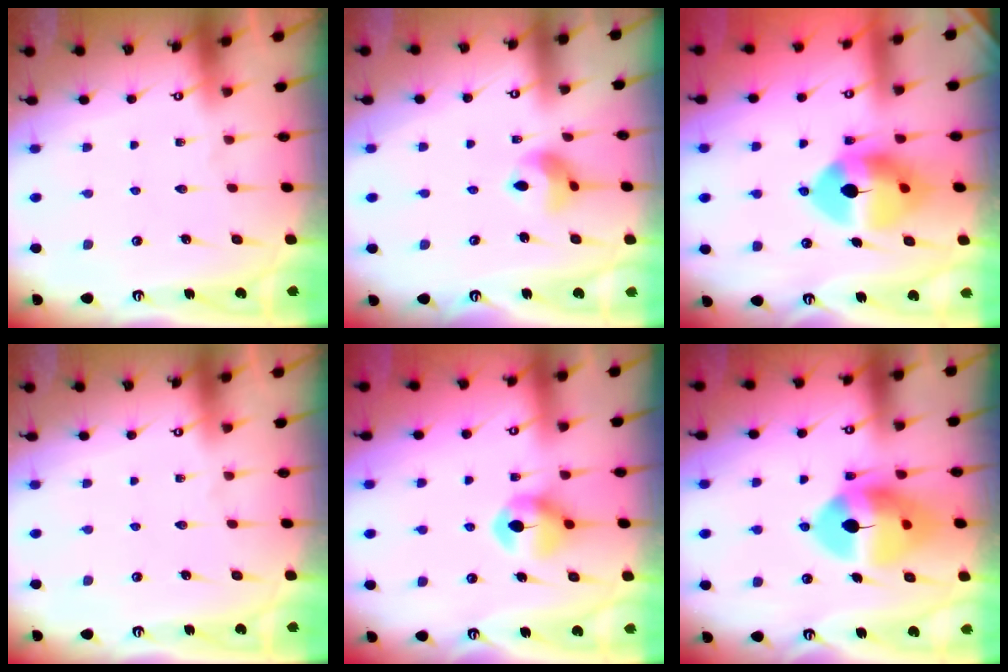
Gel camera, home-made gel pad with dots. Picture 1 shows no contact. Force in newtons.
{"total": 8.5, "press": 8.5, "slide": 0.6}
{"total": 12.9, "press": 12.8, "slide": 1.6}
{"total": 0.0}
{"total": 7.3, "press": 7.3, "slide": 0.4}
{"total": 14.7, "press": 14.6, "slide": 2.3}